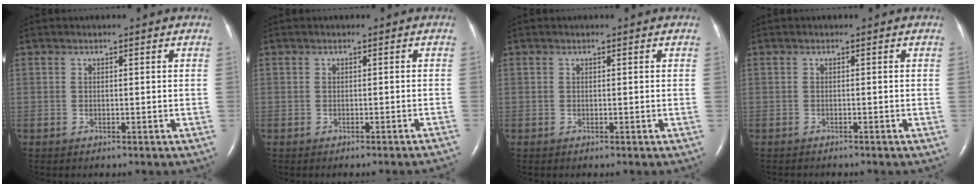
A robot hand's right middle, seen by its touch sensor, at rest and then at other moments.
{"total": 3.8, "force": [-3.6, -0.7, 1.2], "torque": [-0.009, -0.006, -0.038]}
{"total": 0.0}
{"total": 2.6, "force": [-2.3, 0.5, 1.0], "torque": [-0.015, -0.004, -0.026]}